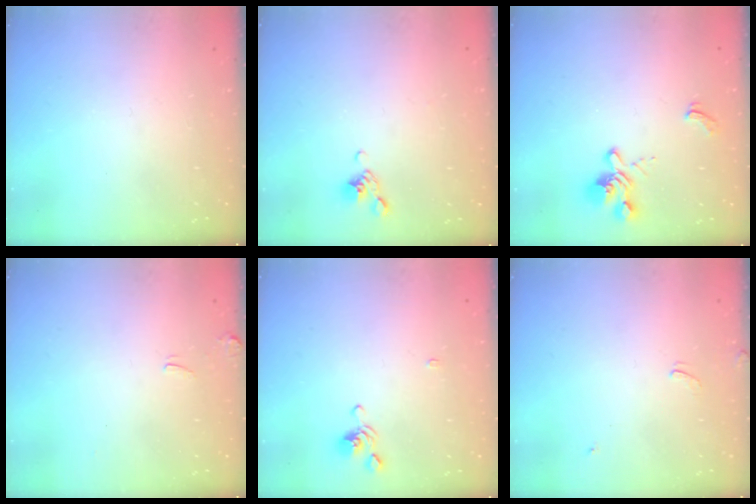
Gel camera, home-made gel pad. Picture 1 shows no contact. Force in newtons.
{"total": 4.6, "press": 4.5, "slide": 0.9}
{"total": 2.6, "press": 2.3, "slide": 1.3}
{"total": 2.6, "press": 2.5, "slide": 0.2}
{"total": 2.8, "press": 2.8, "slide": 0.1}
{"total": 0.7, "press": 0.6, "slide": 0.4}